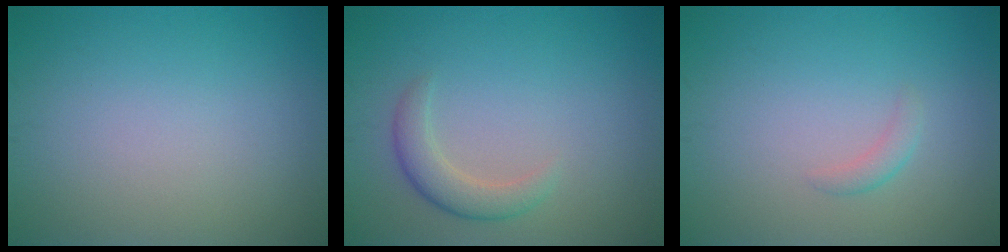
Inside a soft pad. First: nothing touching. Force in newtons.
{"total": 2.5, "press": 2.5, "slide": 0.1}
{"total": 1.0, "press": 1.0, "slide": 0.0}